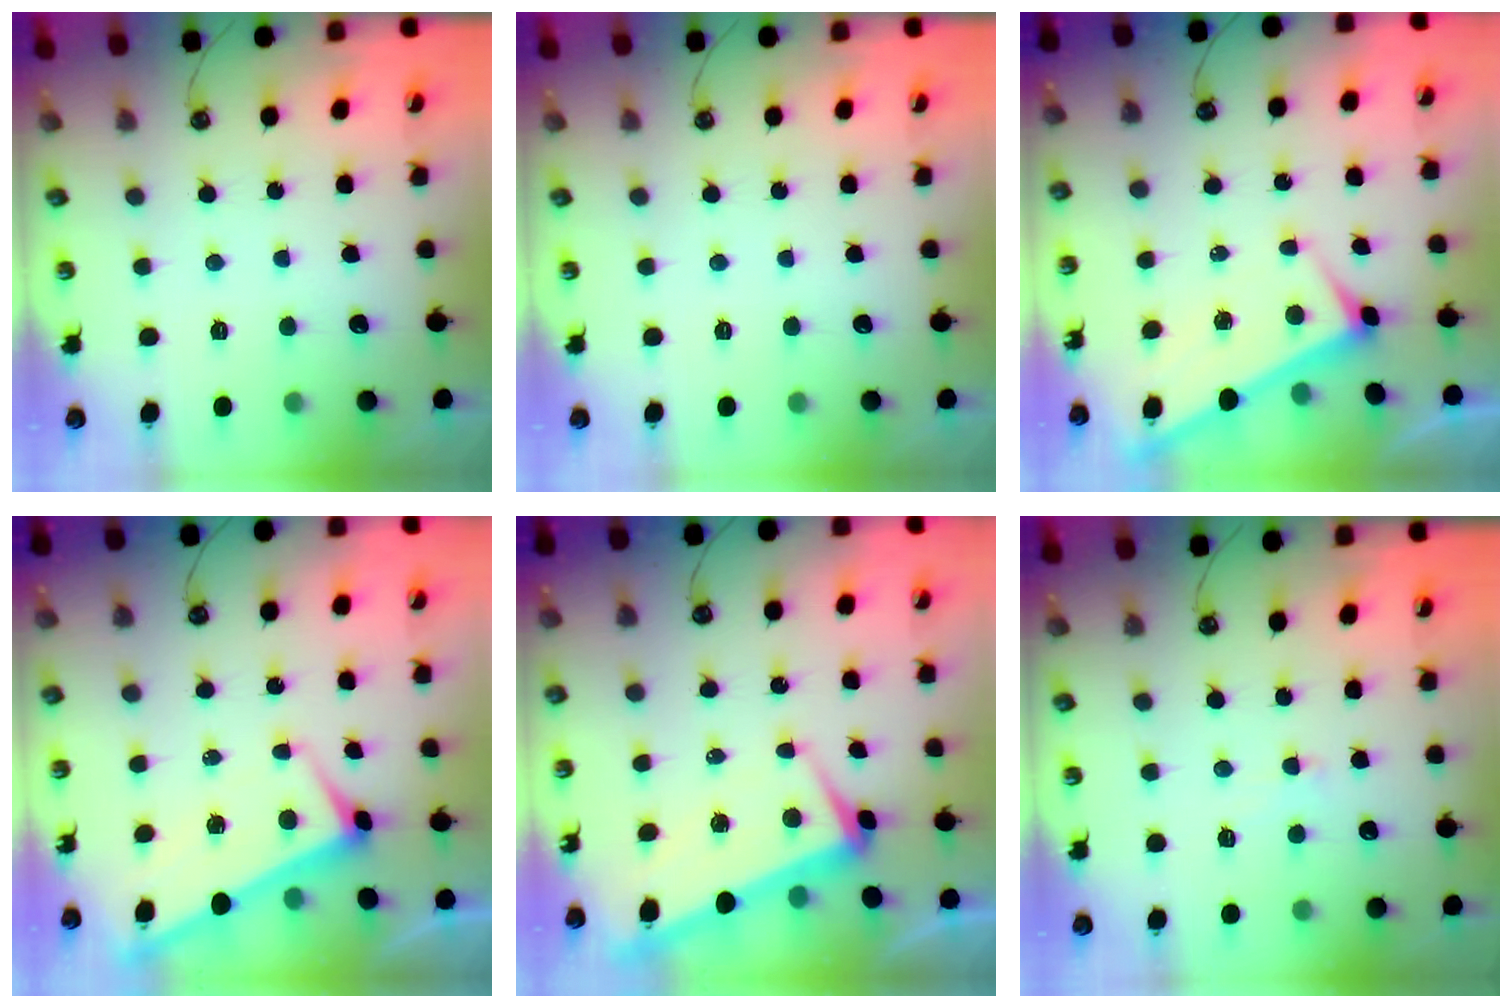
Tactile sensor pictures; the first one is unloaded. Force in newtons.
{"total": 0.0}
{"total": 2.9, "press": 2.9, "slide": 0.4}
{"total": 1.0, "press": 0.9, "slide": 0.4}
{"total": 2.0, "press": 1.8, "slide": 1.0}
{"total": 1.2, "press": 1.0, "slide": 0.6}